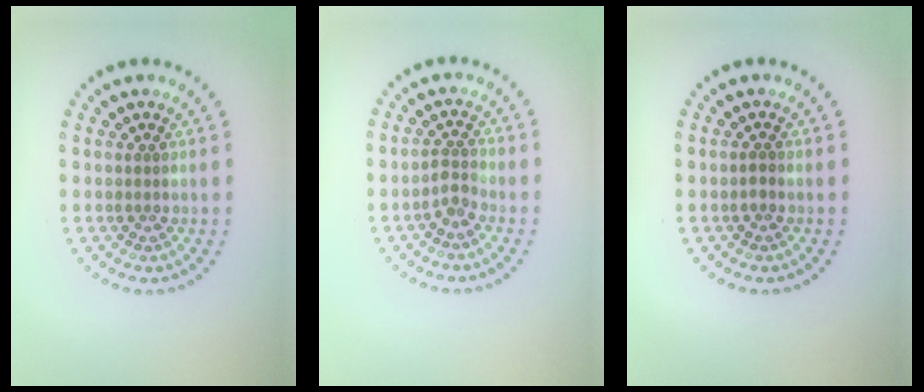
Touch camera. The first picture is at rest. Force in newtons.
{"total": 1.5, "press": 1.1, "slide": 1.0}
{"total": 0.7, "press": 0.6, "slide": 0.1}